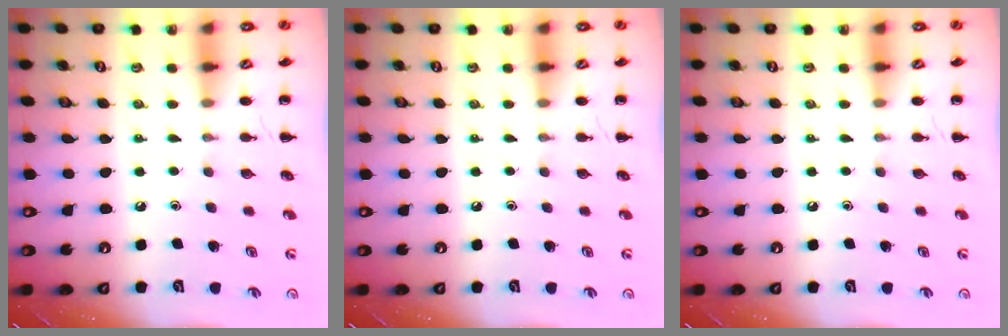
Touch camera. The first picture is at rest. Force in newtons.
{"total": 0.0}
{"total": 0.0}